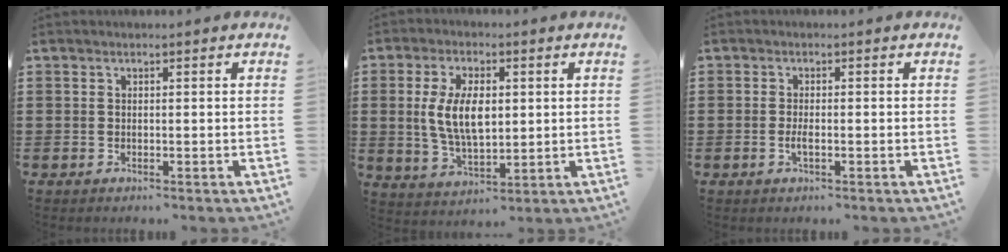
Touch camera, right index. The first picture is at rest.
{"total": 8.6, "force": [0.9, 4.3, 7.3], "torque": [-0.148, 0.005, 0.011]}
{"total": 1.6, "force": [-0.5, 0.4, 1.5], "torque": [-0.035, -0.004, -0.011]}